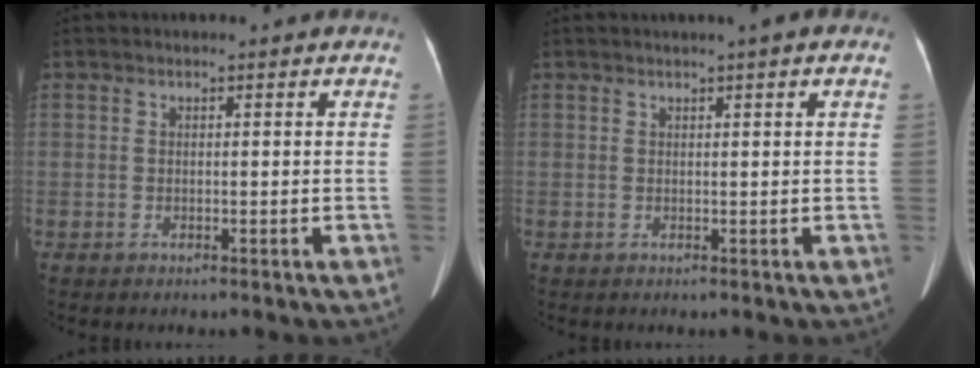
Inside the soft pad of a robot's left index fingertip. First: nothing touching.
{"total": 1.9, "force": [1.1, -0.1, 1.6], "torque": [-0.028, 0.010, 0.015]}